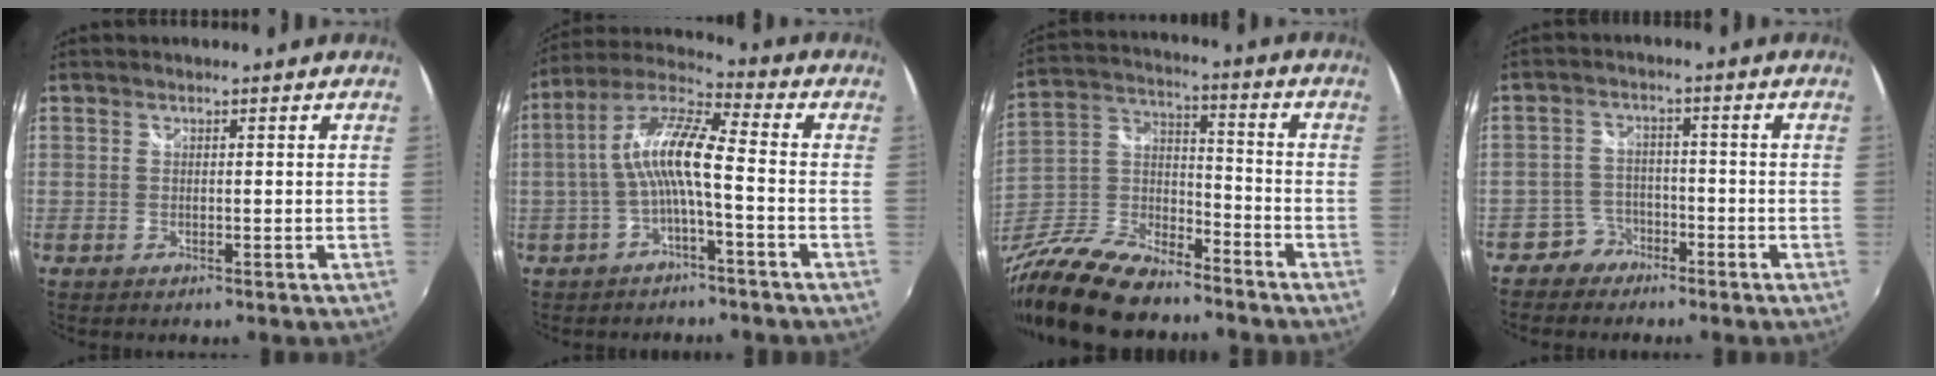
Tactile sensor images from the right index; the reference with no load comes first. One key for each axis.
{"total": 9.9, "fx": -1.9, "fy": 1.6, "fz": 9.6, "tx": -0.206, "ty": 0.020, "tz": -0.036}
{"total": 21.2, "fx": -14.9, "fy": 9.6, "fz": 11.5, "tx": -0.271, "ty": -0.011, "tz": -0.269}
{"total": 4.3, "fx": -3.1, "fy": 2.9, "fz": -0.4, "tx": 0.002, "ty": 0.018, "tz": -0.059}